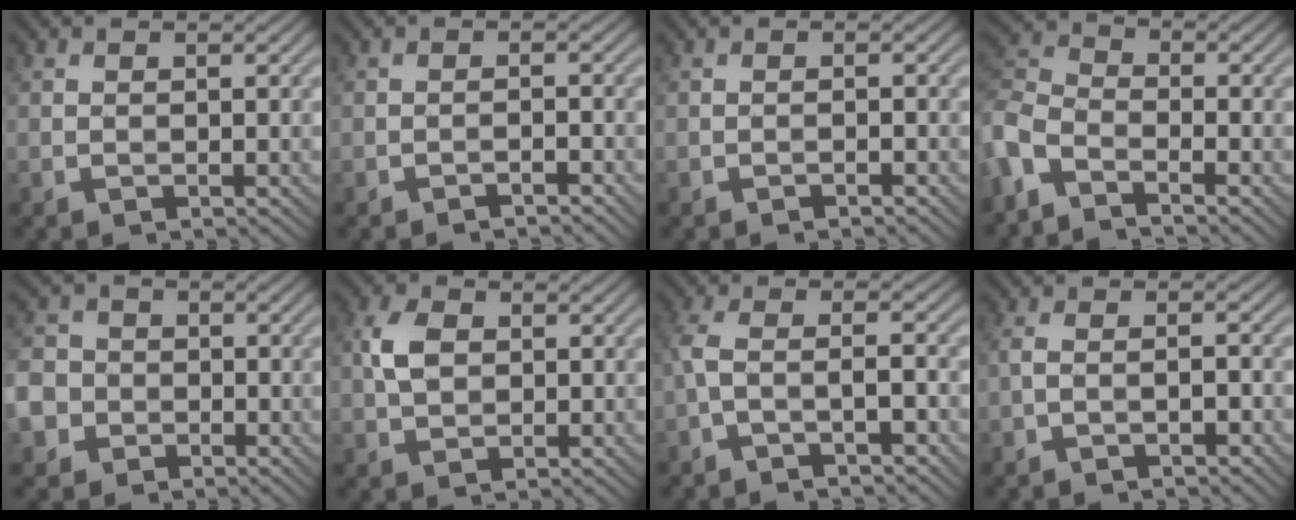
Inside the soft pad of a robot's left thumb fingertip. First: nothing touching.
{"total": 1.3, "force": [-1.2, 0.0, 0.4], "torque": [-0.004, 0.005, -0.024]}
{"total": 0.6, "force": [-0.6, -0.1, 0.1], "torque": [0.000, 0.003, -0.012]}
{"total": 6.2, "force": [-4.6, 2.4, 3.3], "torque": [-0.086, -0.003, -0.110]}
{"total": 6.1, "force": [-2.5, 5.2, 1.6], "torque": [-0.051, -0.014, -0.072]}
{"total": 3.7, "force": [0.7, 2.6, 2.5], "torque": [-0.061, 0.006, 0.011]}
{"total": 3.7, "force": [-2.1, 0.9, 3.0], "torque": [-0.065, 0.005, -0.053]}
{"total": 2.0, "force": [-1.3, 0.4, 1.5], "torque": [-0.031, 0.007, -0.030]}